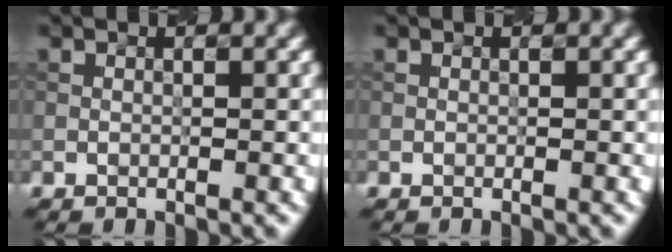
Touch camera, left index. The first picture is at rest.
{"total": 0.0}